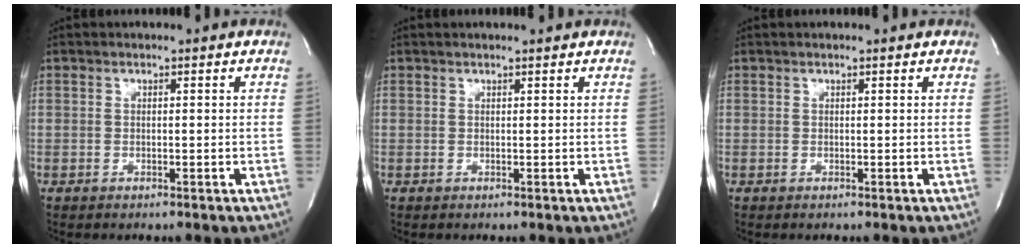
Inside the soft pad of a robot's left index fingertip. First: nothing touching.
{"total": 1.6, "force": [1.4, 0.1, 0.6], "torque": [-0.007, 0.010, 0.014]}
{"total": 0.6, "force": [0.5, 0.2, 0.3], "torque": [-0.005, 0.011, 0.003]}